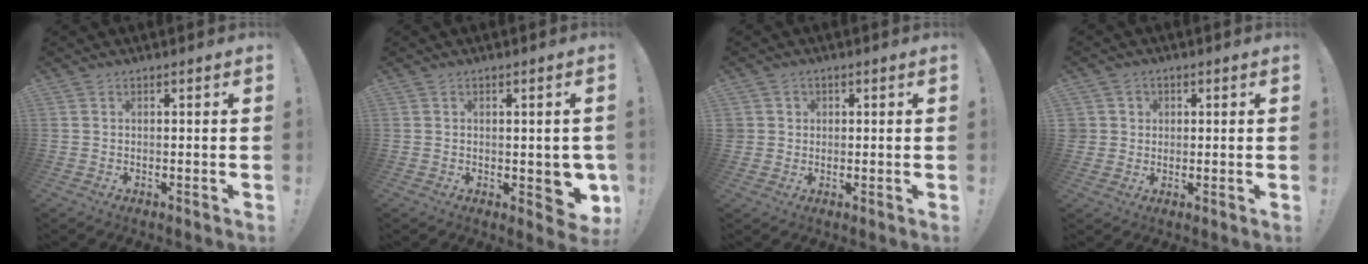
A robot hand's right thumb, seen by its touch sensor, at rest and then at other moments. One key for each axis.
{"total": 6.2, "fx": -0.8, "fy": 3.7, "fz": 4.9, "tx": -0.042, "ty": 0.000, "tz": -0.003}
{"total": 2.7, "fx": 0.8, "fy": 2.5, "fz": 0.2, "tx": 0.002, "ty": -0.005, "tz": 0.013}
{"total": 3.8, "fx": 0.9, "fy": 3.6, "fz": 0.5, "tx": -0.008, "ty": -0.002, "tz": 0.017}